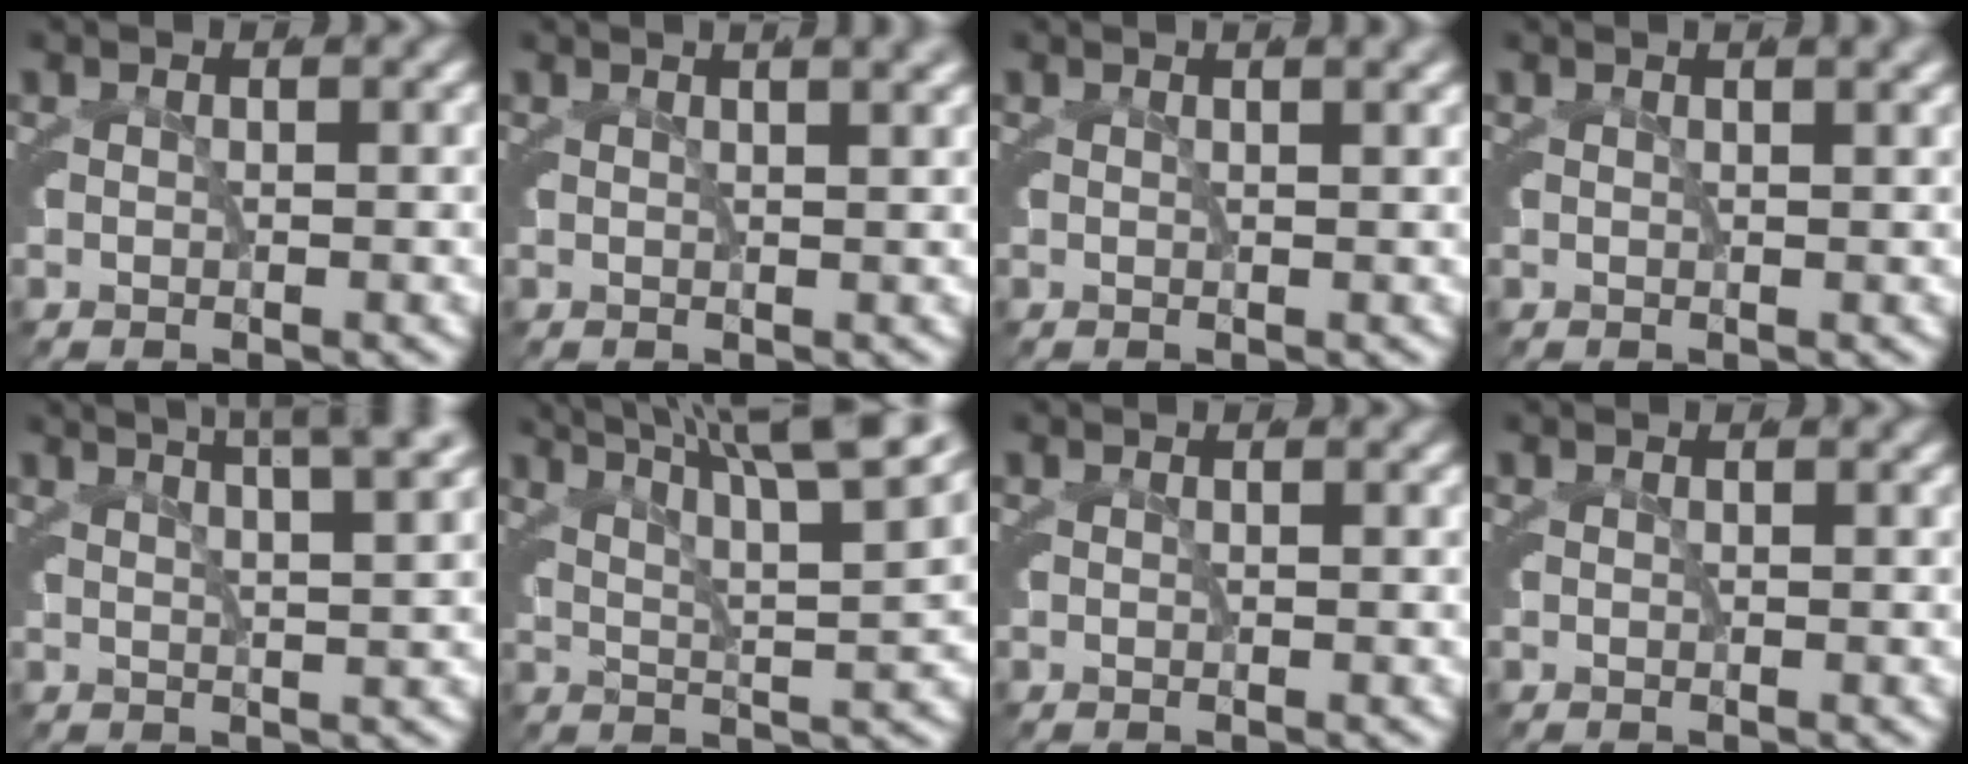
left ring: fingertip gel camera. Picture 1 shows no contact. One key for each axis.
{"total": 2.9, "fx": 2.0, "fy": 0.7, "fz": 2.0, "tx": -0.018, "ty": 0.010, "tz": 0.026}
{"total": 1.7, "fx": 1.2, "fy": 0.3, "fz": 1.2, "tx": -0.008, "ty": 0.008, "tz": 0.015}
{"total": 1.8, "fx": 1.2, "fy": 0.4, "fz": 1.2, "tx": -0.008, "ty": 0.009, "tz": 0.015}
{"total": 7.7, "fx": 4.8, "fy": 3.2, "fz": 5.1, "tx": -0.055, "ty": 0.021, "tz": 0.061}
{"total": 9.3, "fx": 5.5, "fy": 3.6, "fz": 6.6, "tx": -0.084, "ty": 0.017, "tz": 0.071}
{"total": 0.0}
{"total": 0.0}